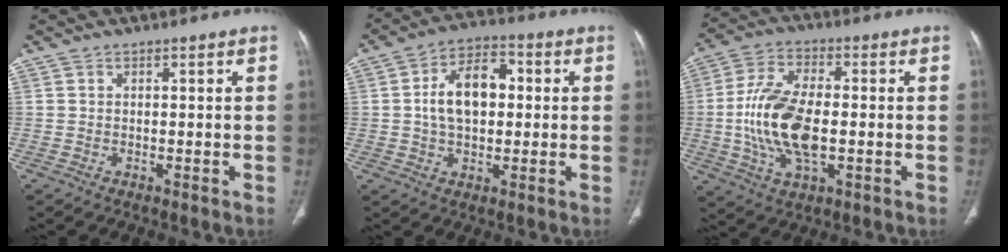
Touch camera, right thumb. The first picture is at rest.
{"total": 11.5, "force": [1.0, 7.2, 8.9], "torque": [-0.140, 0.023, 0.012]}
{"total": 15.1, "force": [-1.6, 7.4, 13.0], "torque": [-0.264, 0.009, -0.029]}